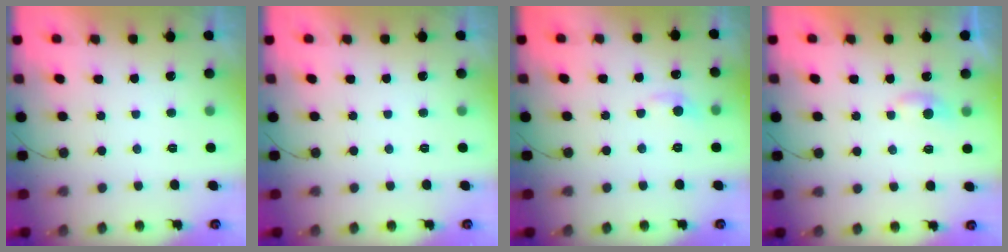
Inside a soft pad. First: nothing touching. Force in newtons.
{"total": 0.0}
{"total": 7.0, "press": 6.9, "slide": 0.7}
{"total": 3.9, "press": 3.8, "slide": 0.4}